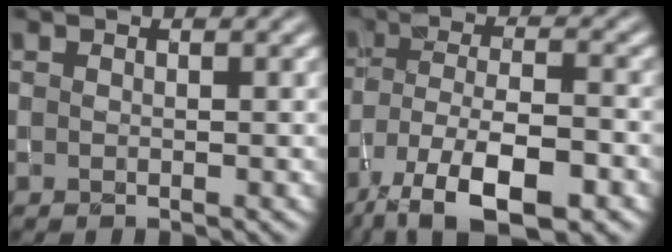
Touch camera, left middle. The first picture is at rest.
{"total": 10.5, "force": [-6.8, 3.7, 7.1], "torque": [-0.134, -0.009, -0.121]}